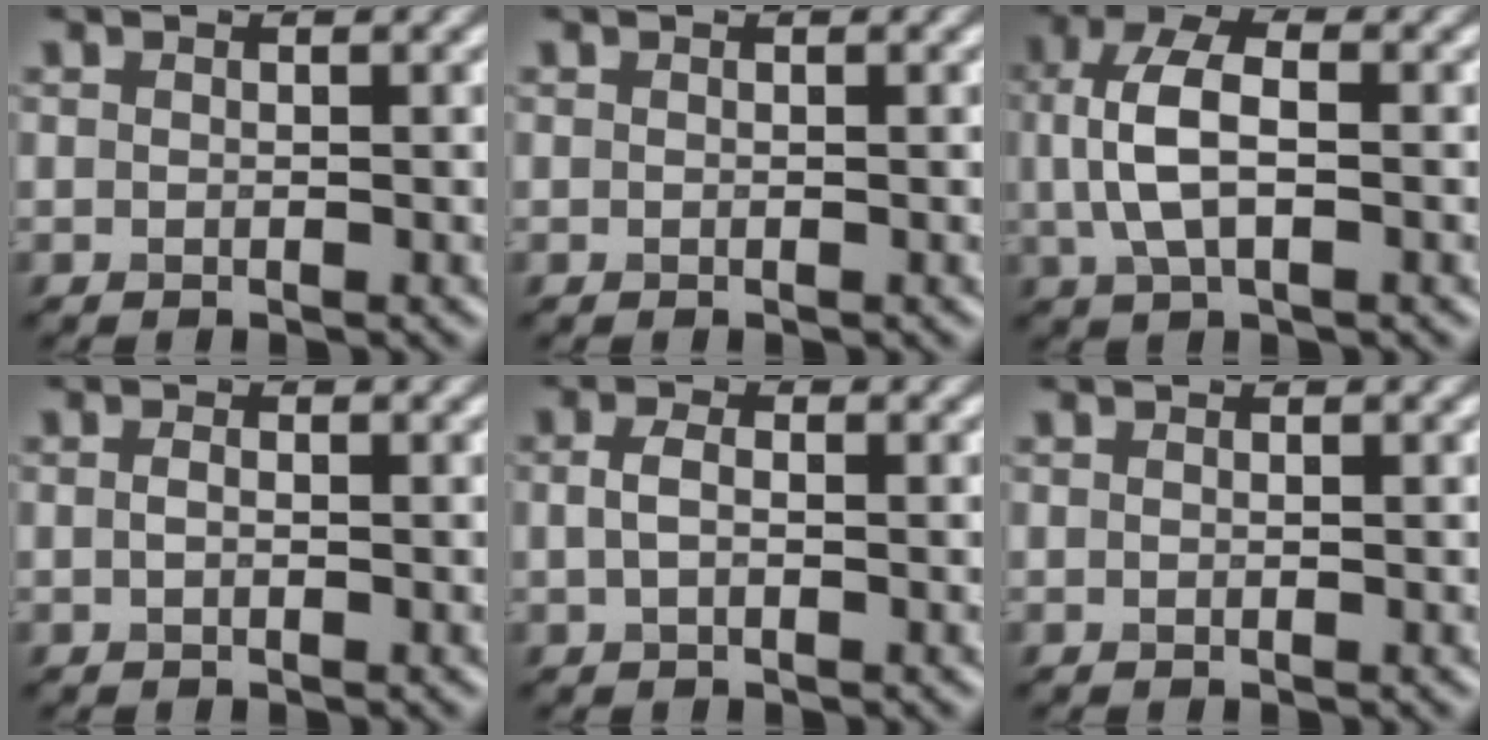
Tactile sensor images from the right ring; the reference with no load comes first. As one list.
[{"total": 0.0}, {"total": 5.7, "force": [0.4, 2.8, 4.9], "torque": [-0.107, 0.008, 0.005]}, {"total": 0.8, "force": [-0.1, 0.4, 0.6], "torque": [-0.013, -0.005, -0.002]}, {"total": 1.7, "force": [-0.1, 1.0, 1.4], "torque": [-0.034, 0.002, -0.004]}, {"total": 0.0}]